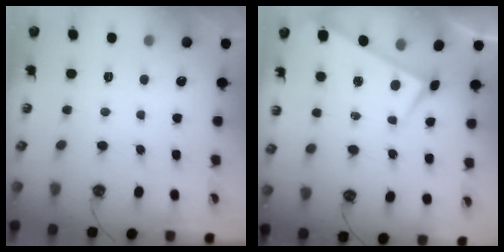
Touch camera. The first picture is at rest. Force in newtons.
{"total": 0.0}